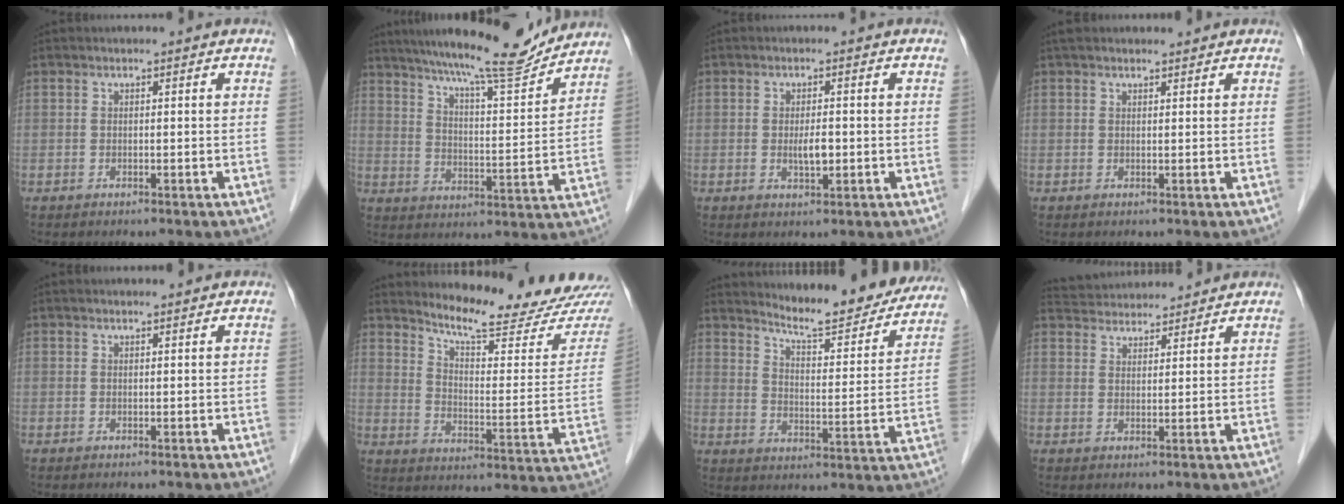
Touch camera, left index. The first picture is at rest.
{"total": 15.5, "force": [14.0, 0.8, 6.5], "torque": [-0.108, -0.005, 0.208]}
{"total": 2.8, "force": [-0.3, 0.9, 2.6], "torque": [-0.050, -0.001, -0.003]}
{"total": 4.1, "force": [3.7, 0.9, 1.6], "torque": [-0.021, 0.033, 0.055]}
{"total": 0.8, "force": [0.8, 0.0, 0.3], "torque": [-0.009, 0.006, 0.014]}
{"total": 18.1, "force": [17.1, 0.6, 6.0], "torque": [-0.090, -0.091, 0.223]}
{"total": 17.1, "force": [15.9, 2.4, 5.8], "torque": [-0.076, -0.046, 0.204]}
{"total": 8.8, "force": [8.6, 1.4, 1.7], "torque": [-0.034, 0.034, 0.134]}